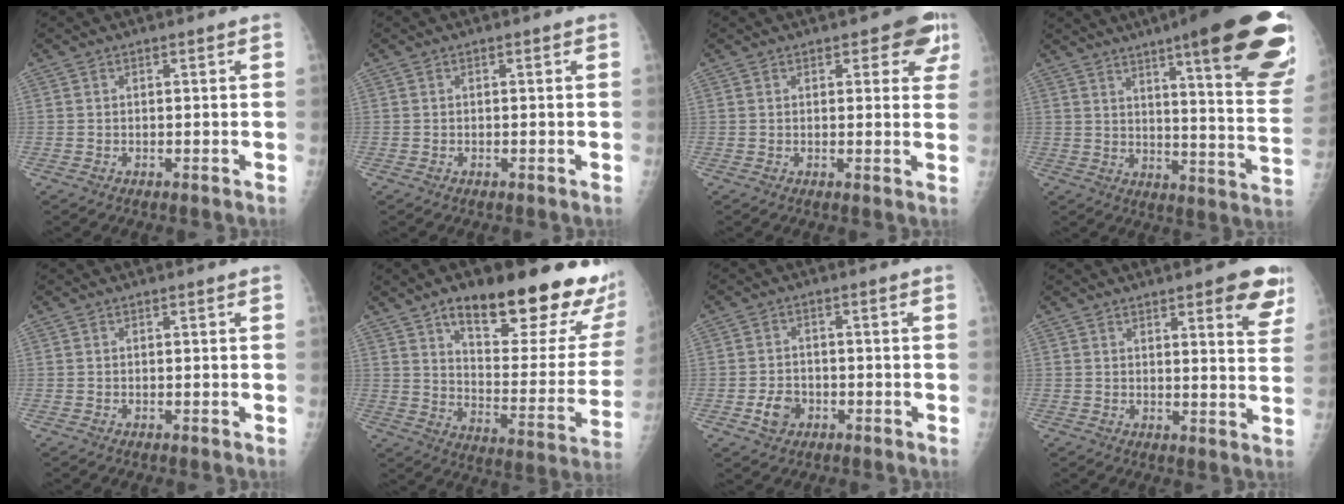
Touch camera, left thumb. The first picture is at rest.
{"total": 0.0}
{"total": 5.9, "force": [3.3, 3.0, 3.8], "torque": [-0.002, -0.009, 0.031]}
{"total": 27.8, "force": [16.6, 4.6, 21.8], "torque": [-0.222, -0.064, 0.219]}
{"total": 0.0}
{"total": 28.4, "force": [18.1, 8.9, 20.0], "torque": [-0.237, -0.074, 0.258]}
{"total": 4.3, "force": [-1.7, 3.4, 2.1], "torque": [-0.027, 0.011, -0.028]}
{"total": 9.3, "force": [5.4, 2.6, 7.1], "torque": [-0.055, -0.024, 0.060]}